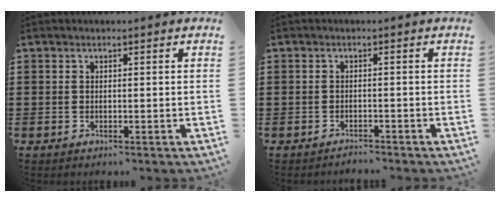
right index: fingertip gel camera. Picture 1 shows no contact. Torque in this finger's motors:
{"motor_torque": [-2.14, 0.00, -1.05, -0.21]}